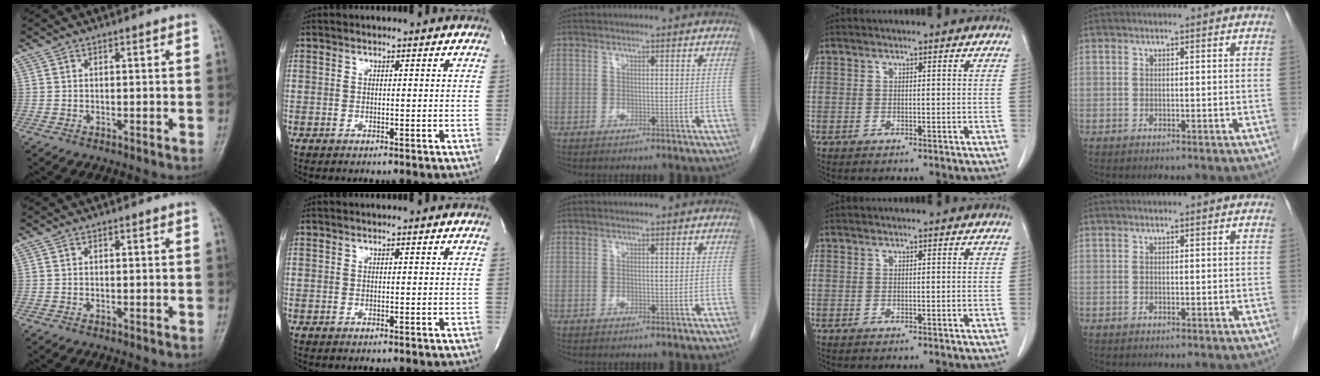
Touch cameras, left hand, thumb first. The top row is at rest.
{}